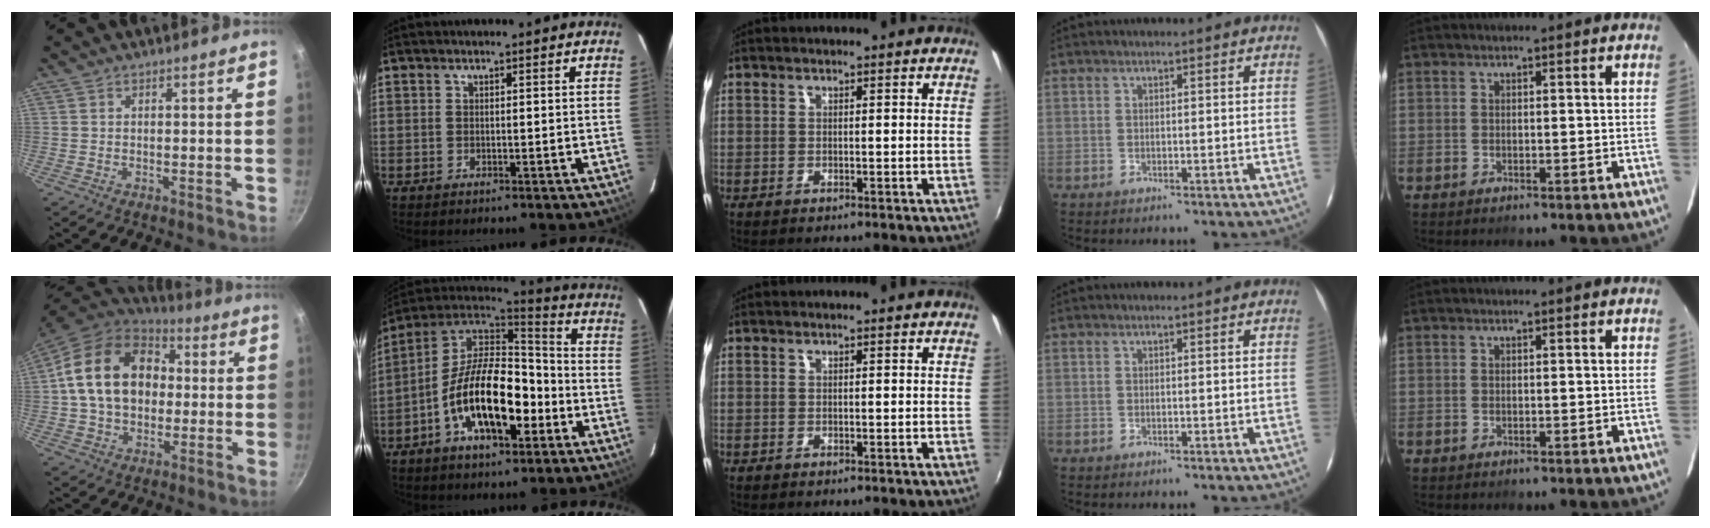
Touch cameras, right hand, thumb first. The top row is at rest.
{"thumb": {"total": 19.1, "force": [2.2, 14.3, 12.5], "torque": [-0.191, 0.030, 0.029]}, "index": {"total": 18.3, "force": [-6.3, 8.5, 14.9], "torque": [-0.273, 0.006, -0.110]}}